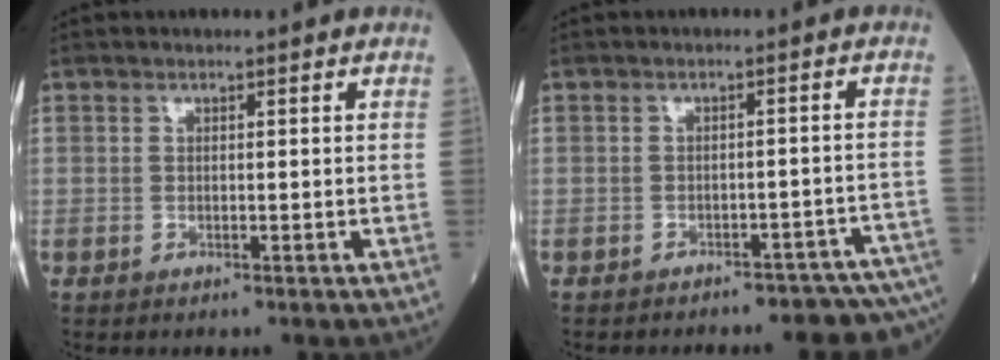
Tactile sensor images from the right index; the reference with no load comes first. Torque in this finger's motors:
{"motor_torque": [0.47, -0.40, 0.18, 0.04]}